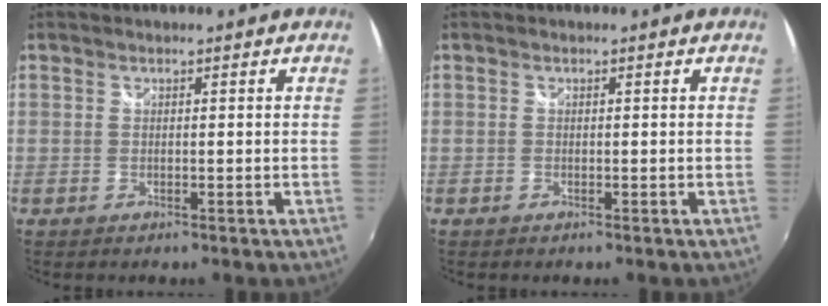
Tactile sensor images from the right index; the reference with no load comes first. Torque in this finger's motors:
{"motor_torque": [0.05, -0.05, 0.00, 0.00]}